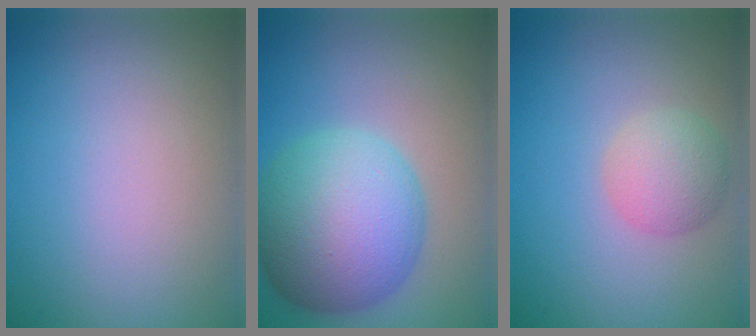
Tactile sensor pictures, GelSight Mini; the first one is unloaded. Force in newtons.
{"total": 10.4, "press": 10.4, "slide": 0.3}
{"total": 2.9, "press": 2.9, "slide": 0.1}